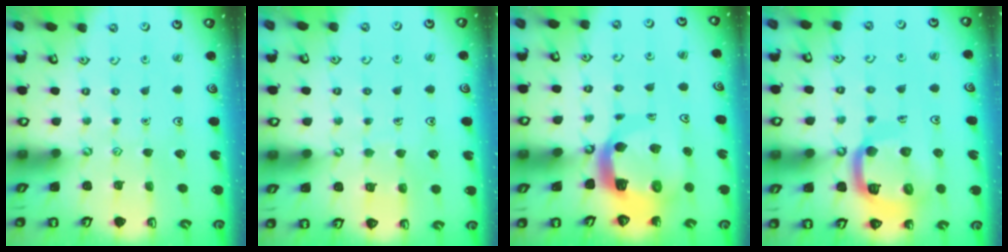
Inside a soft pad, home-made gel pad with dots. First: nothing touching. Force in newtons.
{"total": 5.3, "press": 5.3, "slide": 0.3}
{"total": 11.1, "press": 11.0, "slide": 1.5}
{"total": 17.3, "press": 17.2, "slide": 1.8}